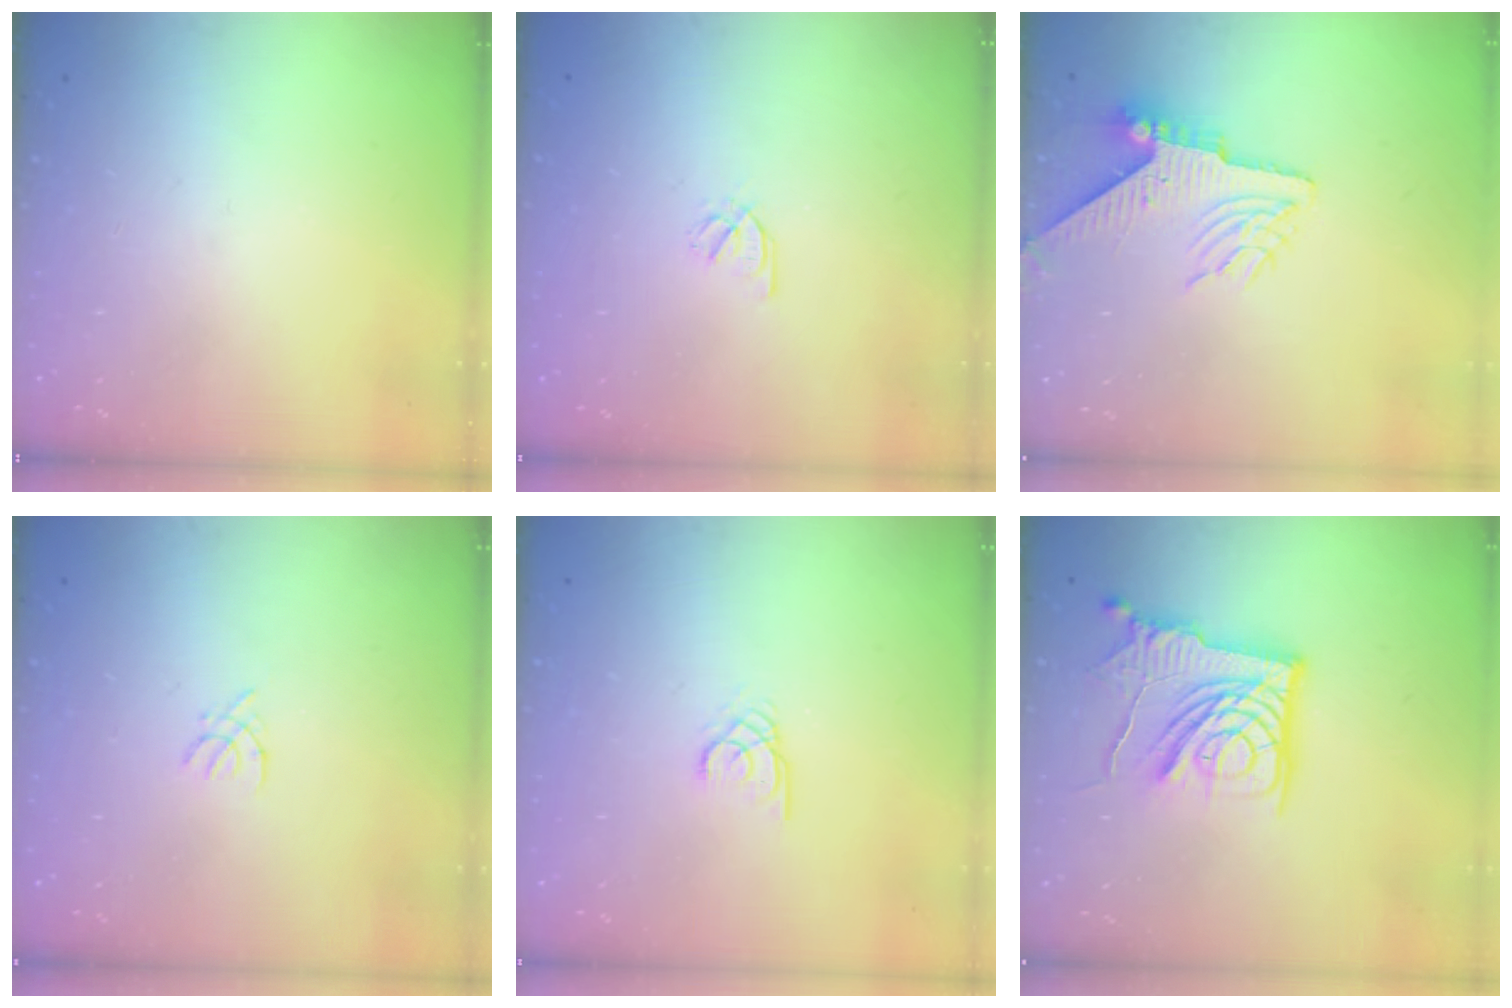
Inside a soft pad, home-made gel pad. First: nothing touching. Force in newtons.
{"total": 2.1, "press": 1.9, "slide": 0.8}
{"total": 8.4, "press": 8.3, "slide": 1.2}
{"total": 1.8, "press": 1.8, "slide": 0.4}
{"total": 1.9, "press": 1.9, "slide": 0.0}
{"total": 14.2, "press": 14.1, "slide": 1.1}